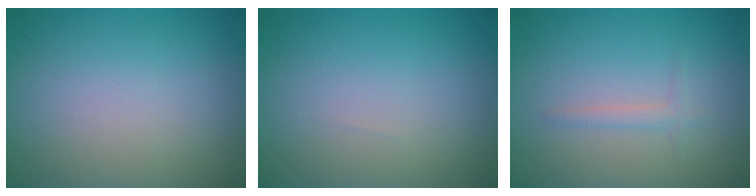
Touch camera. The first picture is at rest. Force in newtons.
{"total": 0.0}
{"total": 1.2, "press": 1.2, "slide": 0.0}